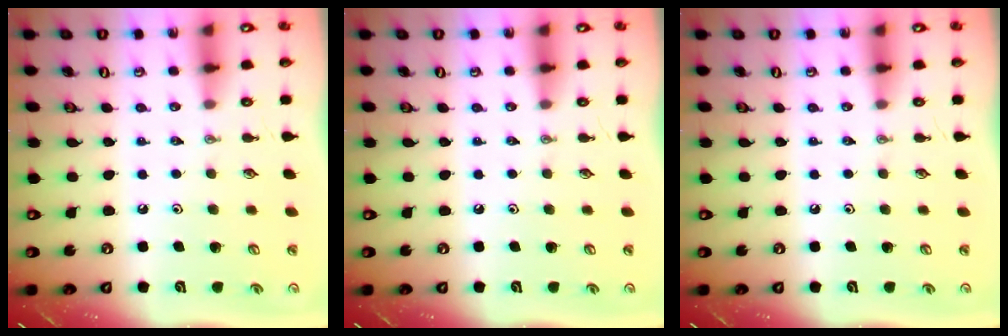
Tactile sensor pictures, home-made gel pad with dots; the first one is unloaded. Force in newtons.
{"total": 0.0}
{"total": 0.0}